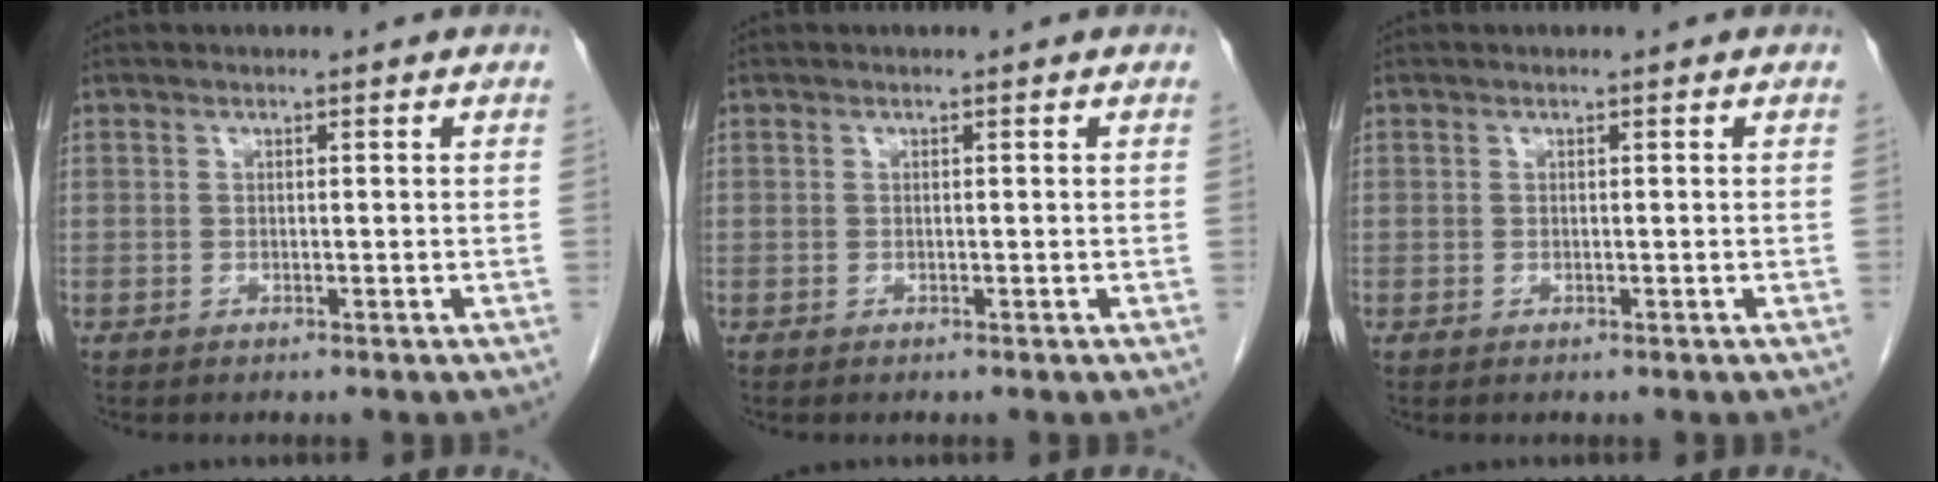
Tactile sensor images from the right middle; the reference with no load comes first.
{"total": 0.0}
{"total": 0.0}